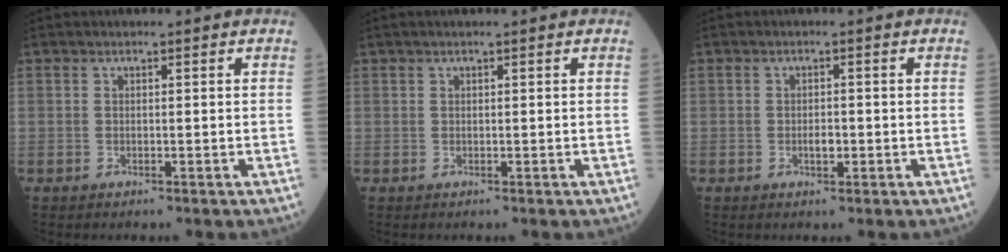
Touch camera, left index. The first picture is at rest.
{"total": 1.3, "force": [0.9, -0.1, 0.9], "torque": [-0.013, 0.012, 0.016]}
{"total": 1.5, "force": [-0.5, 0.7, 1.3], "torque": [-0.022, -0.002, -0.008]}